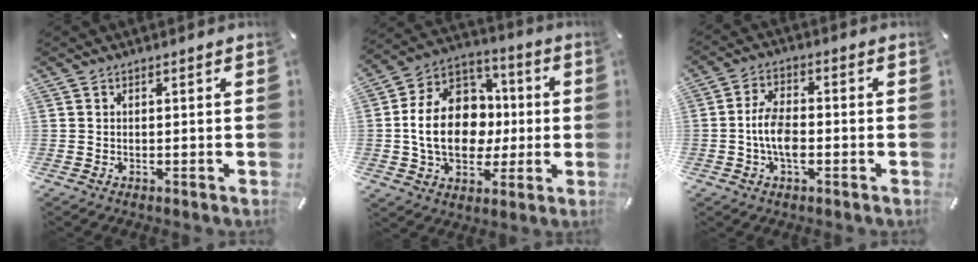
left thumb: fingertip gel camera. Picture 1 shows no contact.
{"total": 18.7, "force": [-1.4, 14.5, 11.7], "torque": [-0.233, 0.018, -0.024]}
{"total": 7.5, "force": [-1.7, 4.0, 6.1], "torque": [-0.121, 0.011, -0.031]}